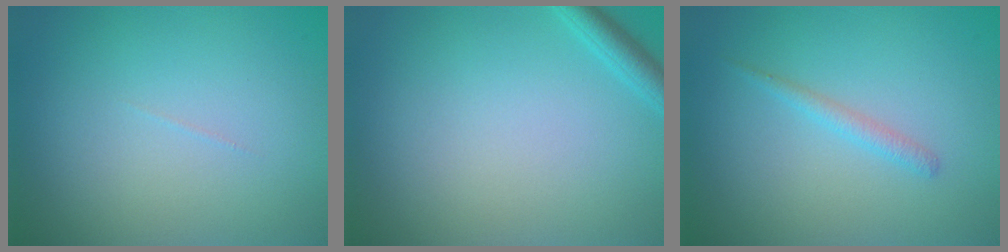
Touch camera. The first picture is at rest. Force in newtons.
{"total": 1.7, "press": 1.7, "slide": 0.1}
{"total": 1.2, "press": 1.2, "slide": 0.0}